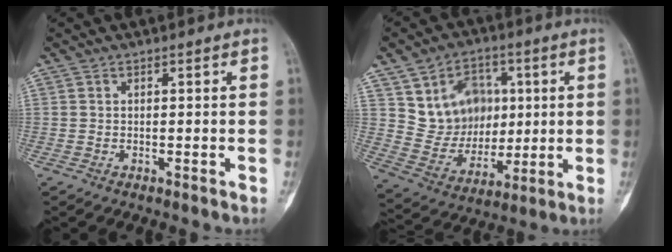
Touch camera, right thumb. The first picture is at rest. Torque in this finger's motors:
{"motor_torque": [-0.48, 1.79, 0.17, 0.00, 0.06]}